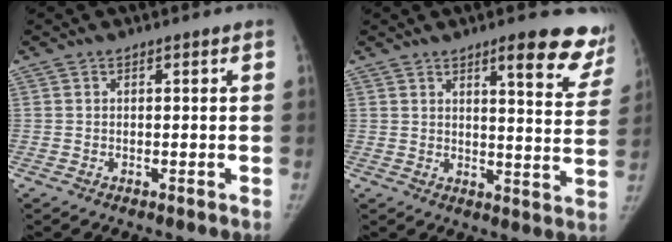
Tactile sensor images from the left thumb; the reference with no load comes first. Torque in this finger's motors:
{"motor_torque": [0.75, -0.43, 0.83, -0.77, 0.19]}